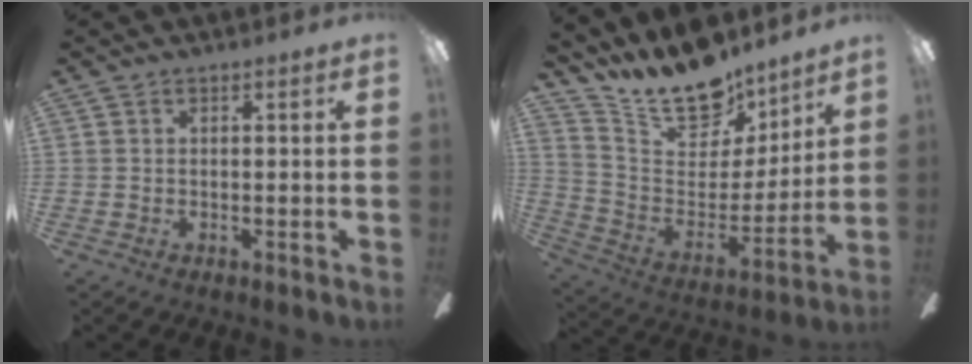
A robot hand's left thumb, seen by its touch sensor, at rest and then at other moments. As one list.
[{"total": 16.8, "force": [13.8, 7.6, 6.0], "torque": [-0.125, -0.098, 0.251]}]